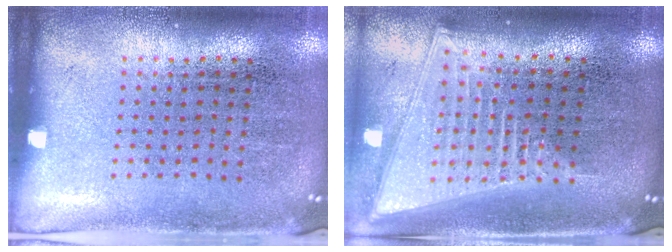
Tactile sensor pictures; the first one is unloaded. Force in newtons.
{"total": 2.1, "press": 1.7, "slide": 1.2}